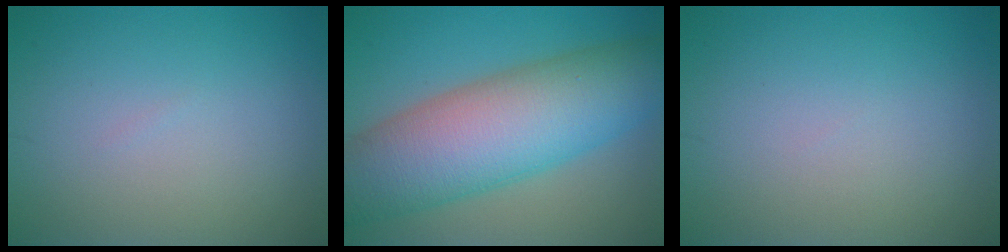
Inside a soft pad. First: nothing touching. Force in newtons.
{"total": 11.9, "press": 11.9, "slide": 0.3}
{"total": 0.0}